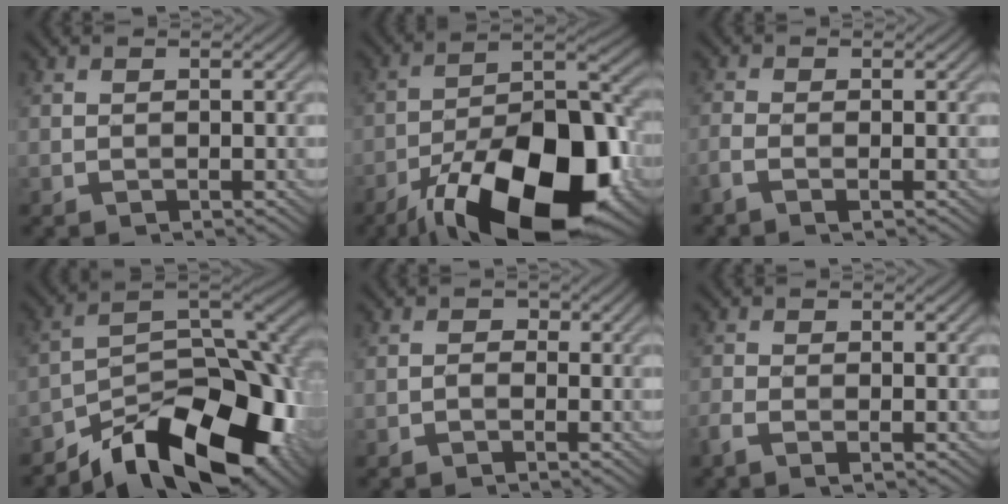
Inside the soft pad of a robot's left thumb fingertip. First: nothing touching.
{"total": 21.0, "force": [-12.2, 8.3, 15.0], "torque": [-0.236, -0.011, -0.204]}
{"total": 2.1, "force": [-1.2, 0.4, 1.7], "torque": [-0.043, -0.002, -0.032]}
{"total": 15.5, "force": [-10.5, 6.6, 9.4], "torque": [-0.143, -0.009, -0.176]}
{"total": 0.9, "force": [-0.6, 0.6, 0.4], "torque": [-0.008, 0.002, -0.015]}
{"total": 2.0, "force": [-1.2, 0.5, 1.5], "torque": [-0.041, -0.003, -0.031]}